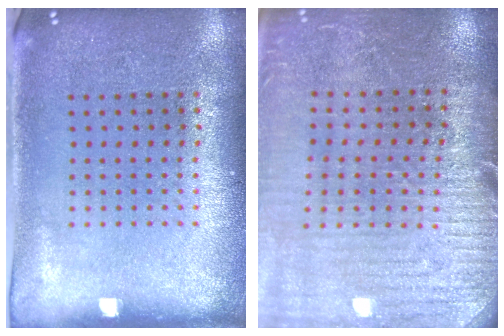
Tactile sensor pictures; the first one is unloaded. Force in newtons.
{"total": 3.0, "press": 3.0, "slide": 0.4}